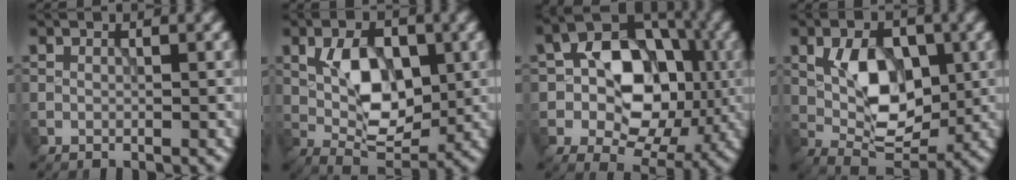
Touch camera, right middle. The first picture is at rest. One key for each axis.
{"total": 6.9, "fx": 0.6, "fy": 3.8, "fz": 5.7, "tx": -0.097, "ty": -0.003, "tz": 0.011}
{"total": 10.2, "fx": -0.4, "fy": 7.2, "fz": 7.1, "tx": -0.097, "ty": 0.016, "tz": -0.021}
{"total": 7.2, "fx": 0.6, "fy": 4.2, "fz": 5.8, "tx": -0.099, "ty": -0.003, "tz": 0.011}